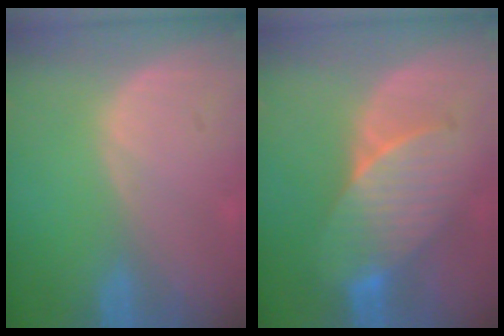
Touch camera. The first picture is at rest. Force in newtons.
{"total": 7.1, "press": 7.0, "slide": 1.4}